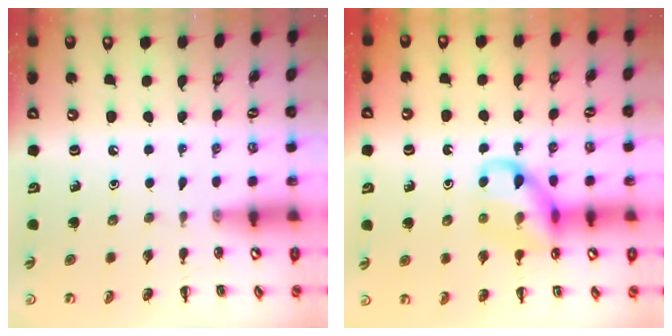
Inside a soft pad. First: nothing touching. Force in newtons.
{"total": 12.1, "press": 11.9, "slide": 1.7}